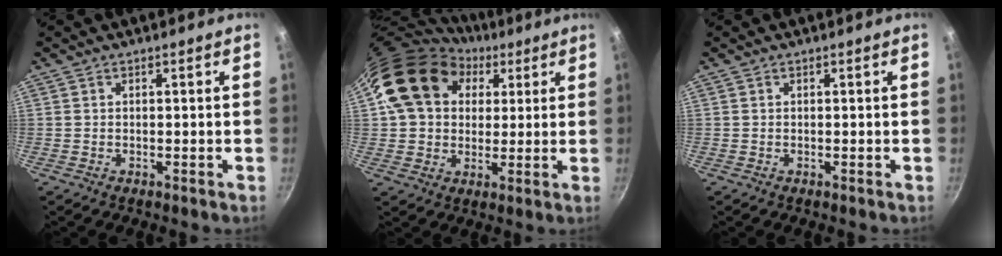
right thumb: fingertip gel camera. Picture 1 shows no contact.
{"total": 17.2, "force": [6.2, 13.4, 8.9], "torque": [-0.130, 0.011, 0.101]}
{"total": 0.0}